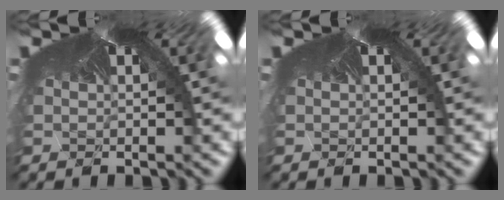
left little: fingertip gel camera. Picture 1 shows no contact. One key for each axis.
{"total": 0.0}